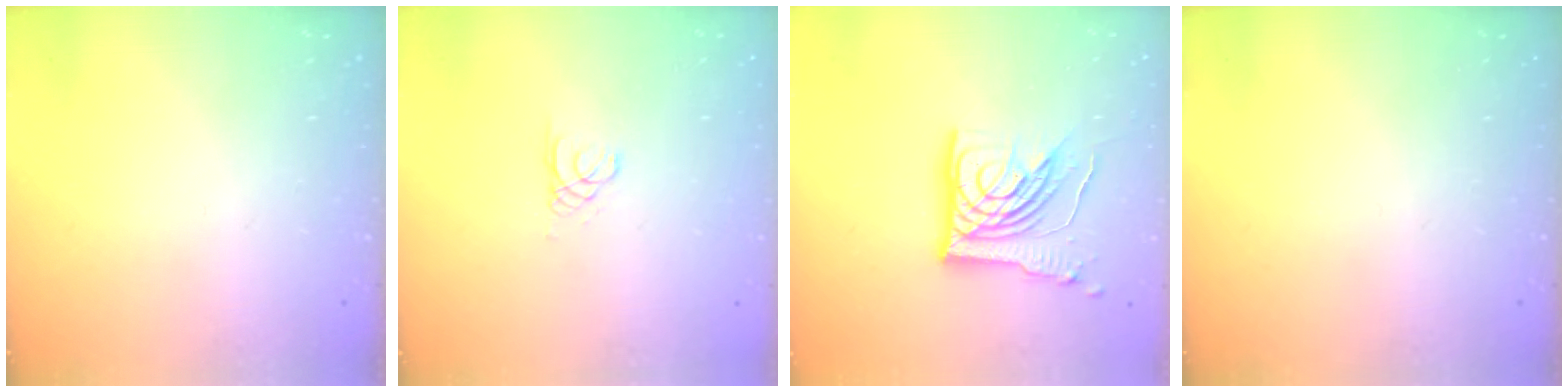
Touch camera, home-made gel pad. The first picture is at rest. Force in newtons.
{"total": 0.8, "press": 0.8, "slide": 0.1}
{"total": 15.7, "press": 15.6, "slide": 1.8}
{"total": 0.0}